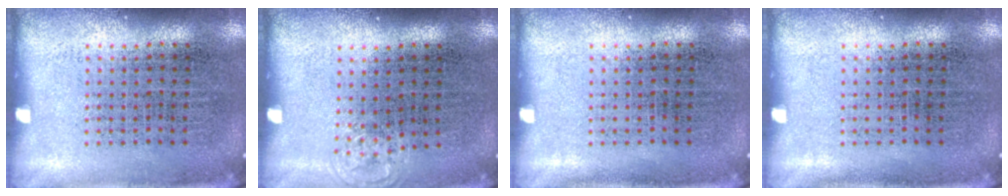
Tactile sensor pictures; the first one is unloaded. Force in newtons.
{"total": 0.5, "press": 0.5, "slide": 0.1}
{"total": 0.0}
{"total": 0.0}